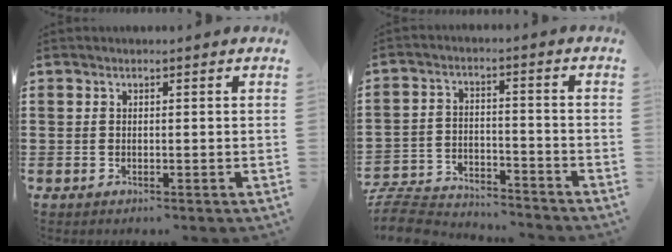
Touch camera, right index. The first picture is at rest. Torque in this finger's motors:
{"motor_torque": [-1.77, 0.37, -1.06, -0.21]}